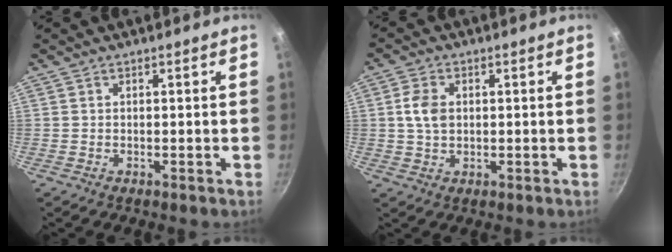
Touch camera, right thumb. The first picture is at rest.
{"total": 5.1, "force": [0.7, 3.6, 3.6], "torque": [-0.060, 0.004, 0.011]}